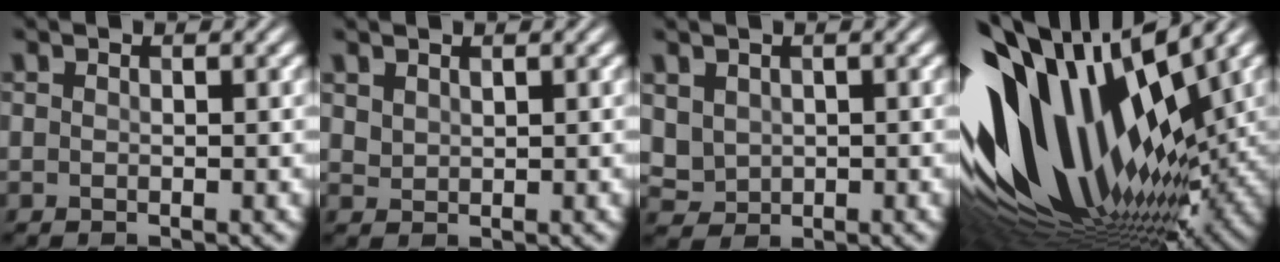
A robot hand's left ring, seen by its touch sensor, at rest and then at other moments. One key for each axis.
{"total": 1.1, "fx": 0.9, "fy": 0.6, "fz": 0.4, "tx": -0.013, "ty": -0.002, "tz": 0.023}
{"total": 2.3, "fx": 0.8, "fy": 2.0, "fz": 0.9, "tx": -0.025, "ty": -0.005, "tz": 0.022}
{"total": 19.0, "fx": 1.9, "fy": 9.4, "fz": 16.4, "tx": -0.310, "ty": -0.006, "tz": 0.024}